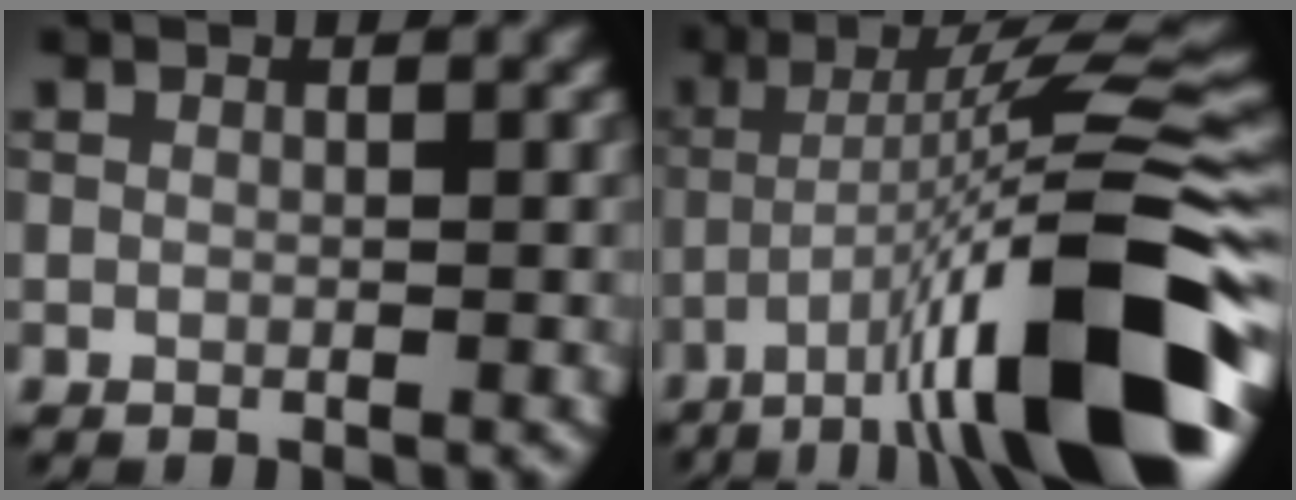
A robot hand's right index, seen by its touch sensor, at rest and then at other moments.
{"total": 14.4, "force": [-6.9, 2.6, 12.4], "torque": [-0.198, 0.010, -0.105]}